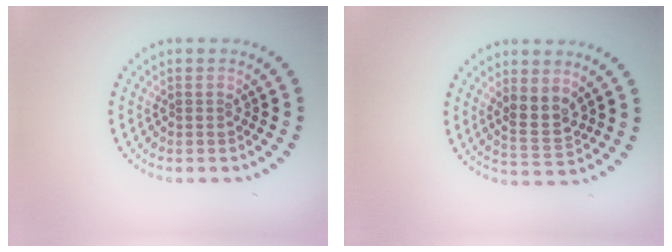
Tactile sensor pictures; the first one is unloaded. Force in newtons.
{"total": 3.0, "press": 2.8, "slide": 1.1}